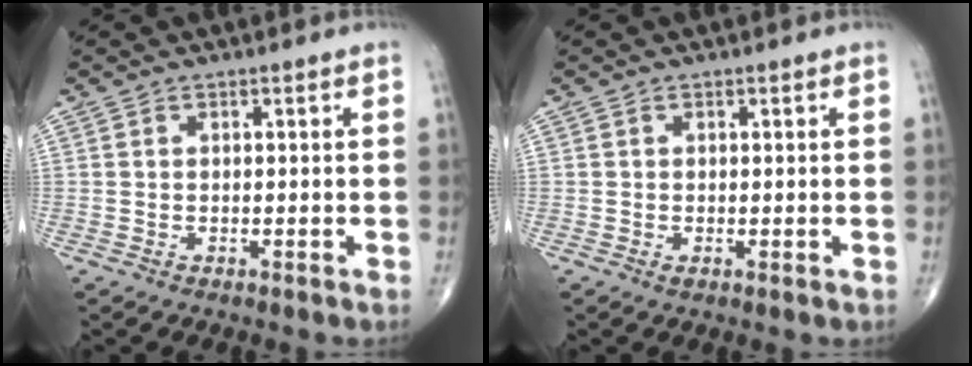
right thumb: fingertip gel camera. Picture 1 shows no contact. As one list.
[{"total": 0.8, "force": [0.0, 0.3, 0.7], "torque": [-0.010, -0.003, -0.001]}]